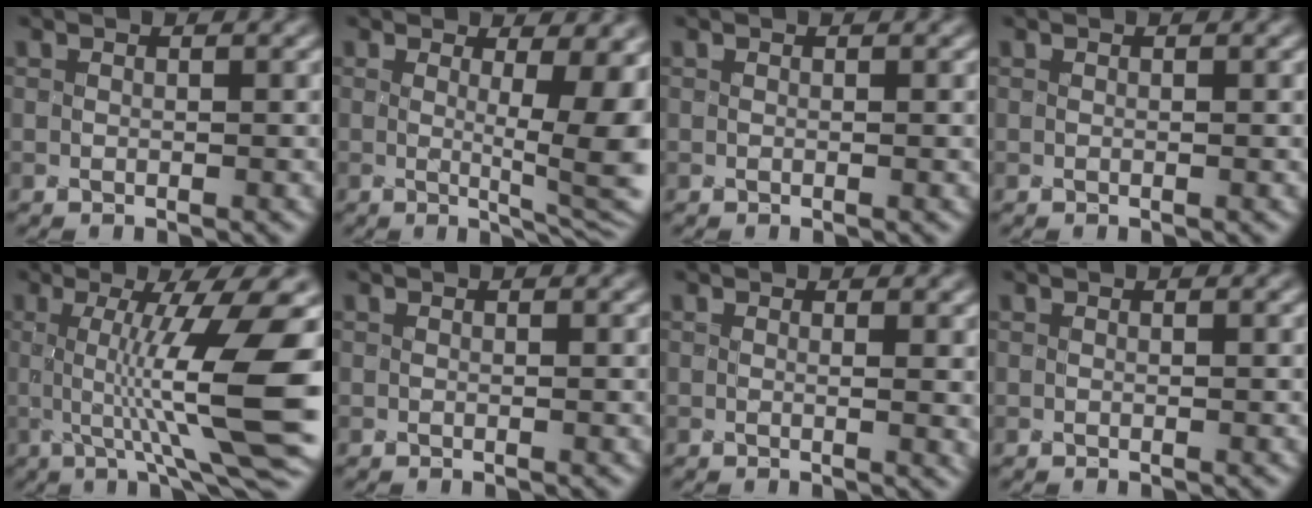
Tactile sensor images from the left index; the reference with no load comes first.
{"total": 9.5, "force": [0.7, 3.0, 8.9], "torque": [-0.074, 0.003, 0.017]}
{"total": 0.0}
{"total": 0.0}
{"total": 11.7, "force": [-0.5, 2.0, 11.5], "torque": [-0.164, 0.003, 0.006]}
{"total": 0.0}
{"total": 2.0, "force": [0.7, 0.9, 1.7], "torque": [-0.004, 0.007, 0.007]}
{"total": 0.0}